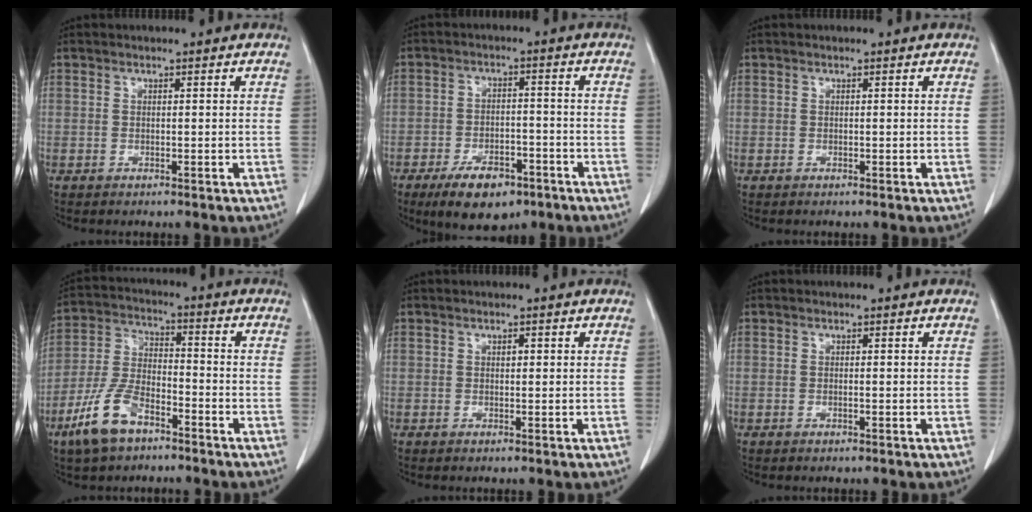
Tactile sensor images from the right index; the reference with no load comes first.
{"total": 9.0, "force": [-5.9, 4.0, 5.6], "torque": [-0.094, -0.005, -0.093]}
{"total": 0.0}
{"total": 10.2, "force": [-6.3, 4.4, 6.7], "torque": [-0.157, -0.001, -0.124]}
{"total": 0.7, "force": [0.2, 0.4, 0.6], "torque": [-0.010, 0.000, 0.004]}
{"total": 0.0}